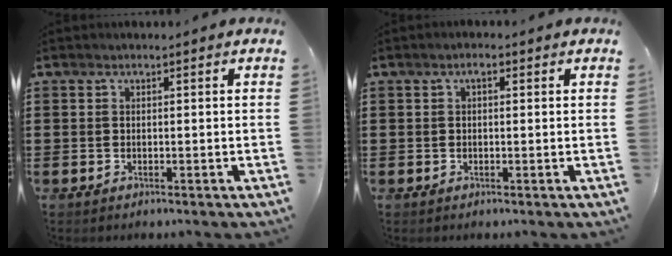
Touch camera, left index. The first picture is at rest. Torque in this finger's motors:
{"motor_torque": [0.69, 0.64, 0.10, 0.01]}